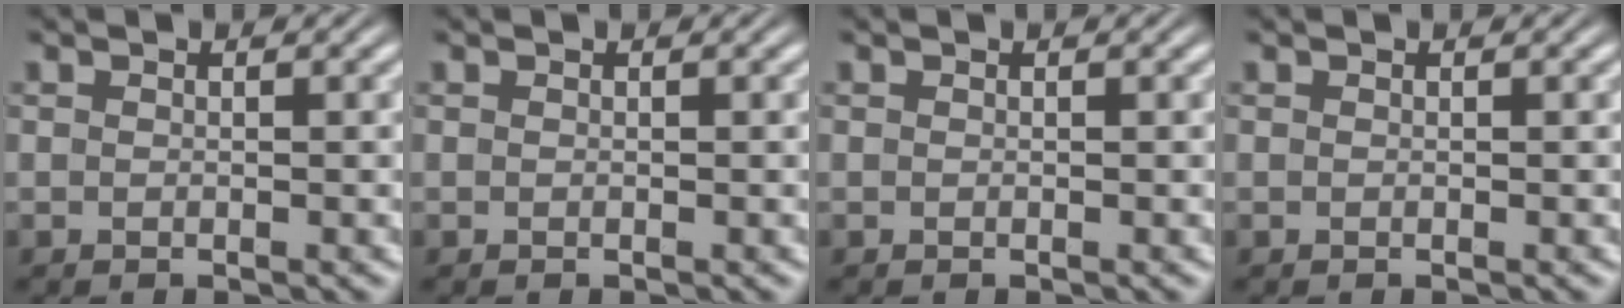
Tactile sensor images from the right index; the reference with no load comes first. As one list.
[{"total": 0.0}, {"total": 0.0}, {"total": 0.0}]